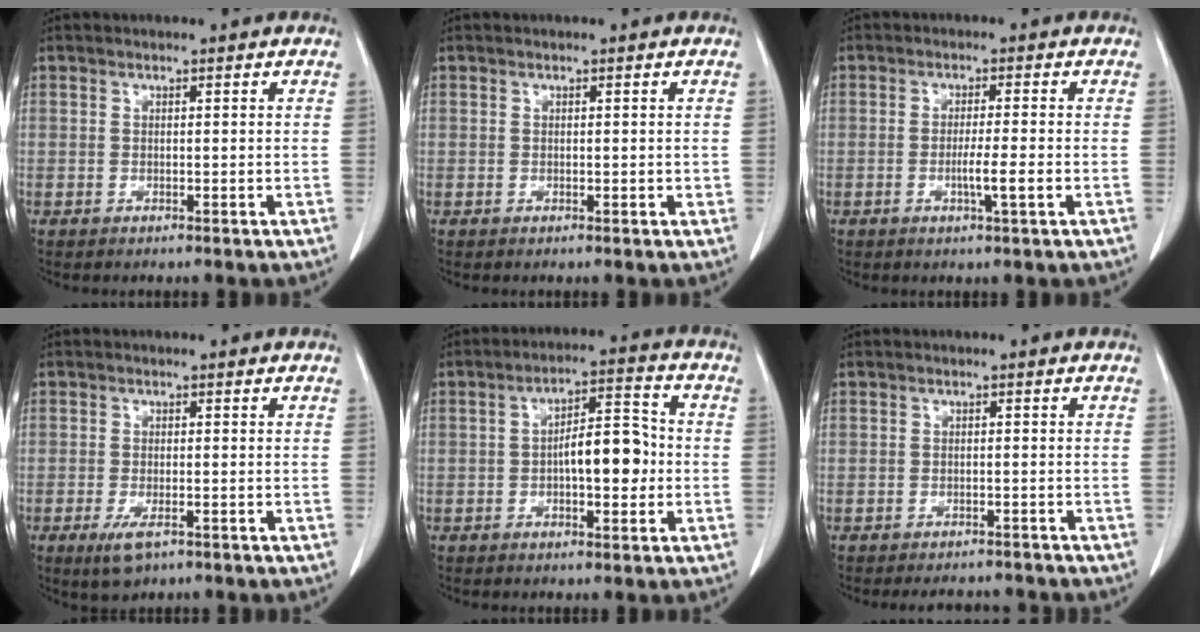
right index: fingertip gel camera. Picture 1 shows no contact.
{"total": 0.6, "force": [0.1, 0.5, 0.4], "torque": [-0.005, 0.000, 0.004]}
{"total": 3.7, "force": [-1.1, -0.3, 3.5], "torque": [-0.063, -0.005, -0.016]}
{"total": 3.7, "force": [-2.0, 1.3, 2.9], "torque": [-0.056, -0.006, -0.025]}
{"total": 8.3, "force": [-1.1, 2.9, 7.7], "torque": [-0.125, 0.021, -0.017]}
{"total": 4.5, "force": [-4.1, 1.7, 0.6], "torque": [-0.001, -0.003, -0.052]}